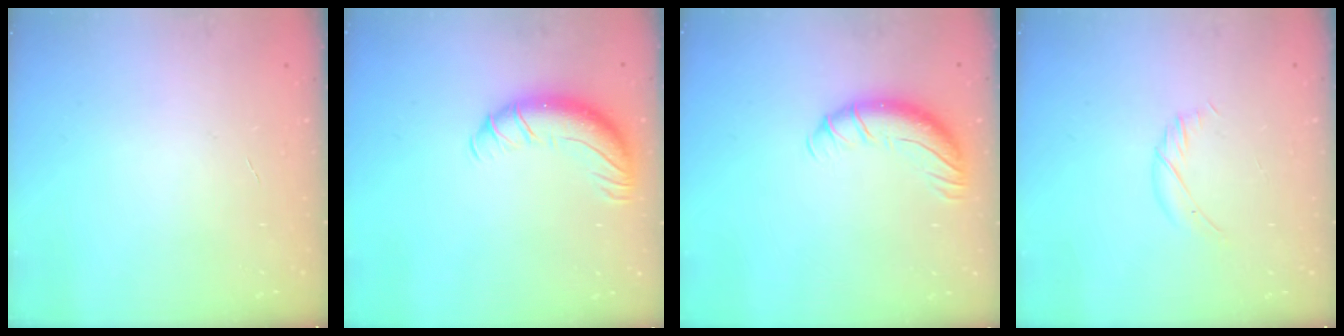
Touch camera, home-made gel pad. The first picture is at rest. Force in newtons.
{"total": 11.1, "press": 10.9, "slide": 2.4}
{"total": 9.5, "press": 9.3, "slide": 1.7}
{"total": 4.3, "press": 4.2, "slide": 1.2}